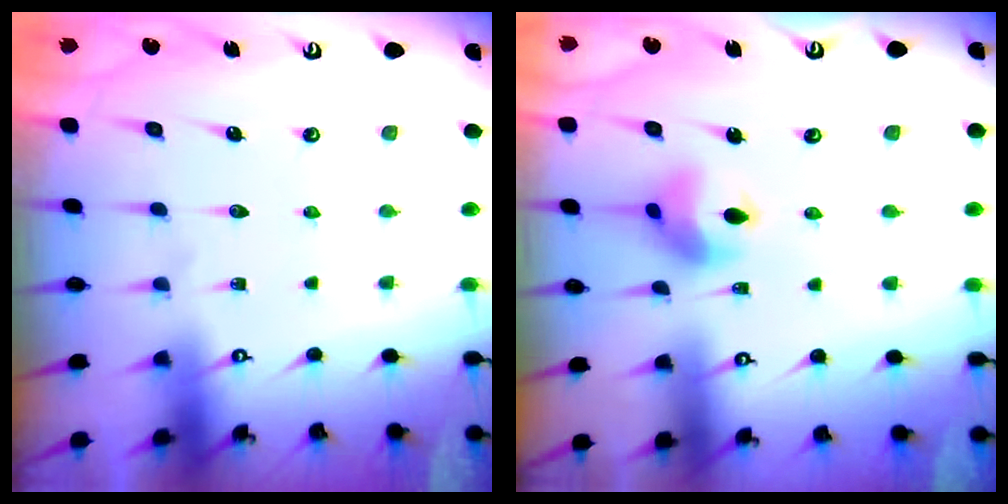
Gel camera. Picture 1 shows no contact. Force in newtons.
{"total": 9.7, "press": 9.7, "slide": 1.3}